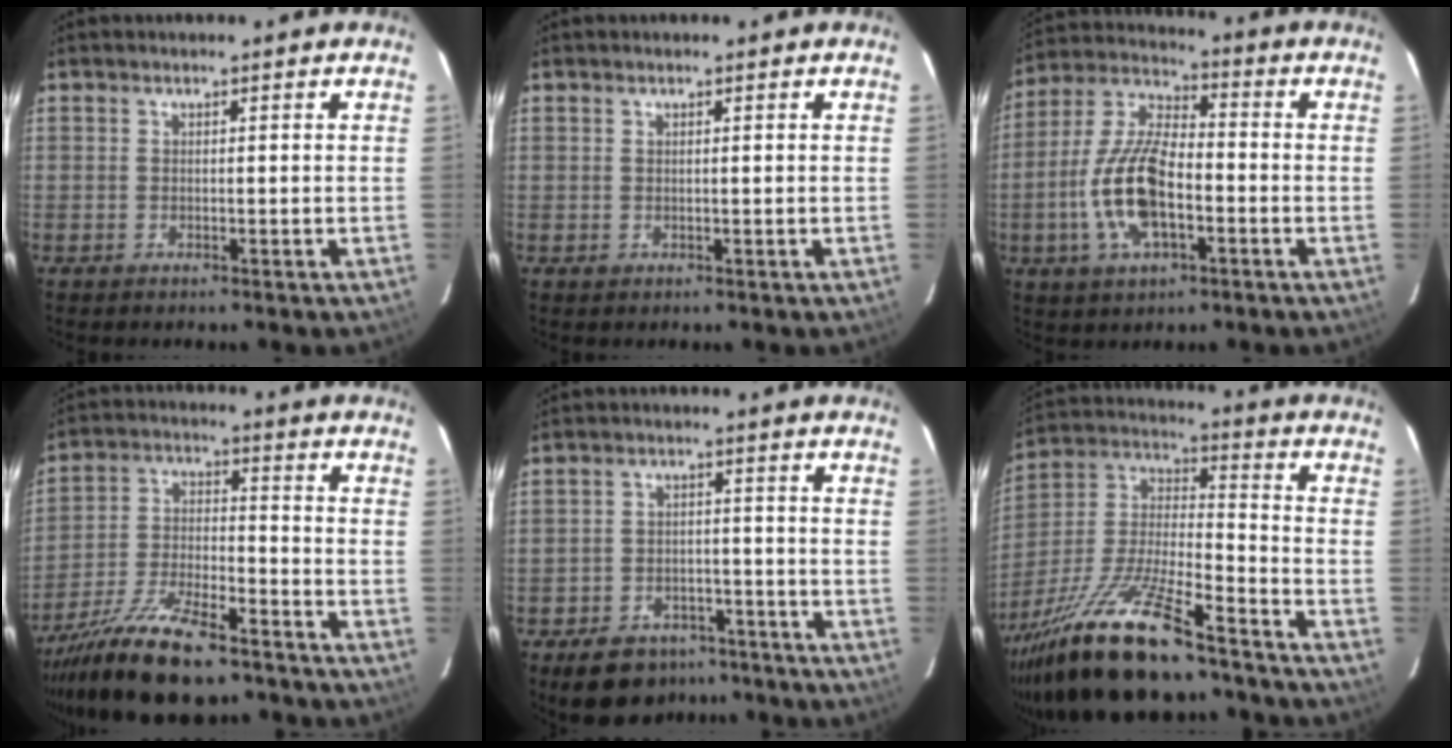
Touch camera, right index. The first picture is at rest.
{"total": 0.6, "force": [0.2, 0.6, 0.1], "torque": [0.001, 0.003, 0.003]}
{"total": 14.7, "force": [-4.0, 6.4, 12.6], "torque": [-0.270, 0.002, -0.077]}
{"total": 16.8, "force": [-12.6, 5.4, 9.8], "torque": [-0.201, -0.025, -0.221]}
{"total": 11.7, "force": [-8.5, 6.9, 4.2], "torque": [-0.107, 0.016, -0.110]}
{"total": 24.2, "force": [-17.7, 5.7, 15.5], "torque": [-0.310, -0.027, -0.305]}